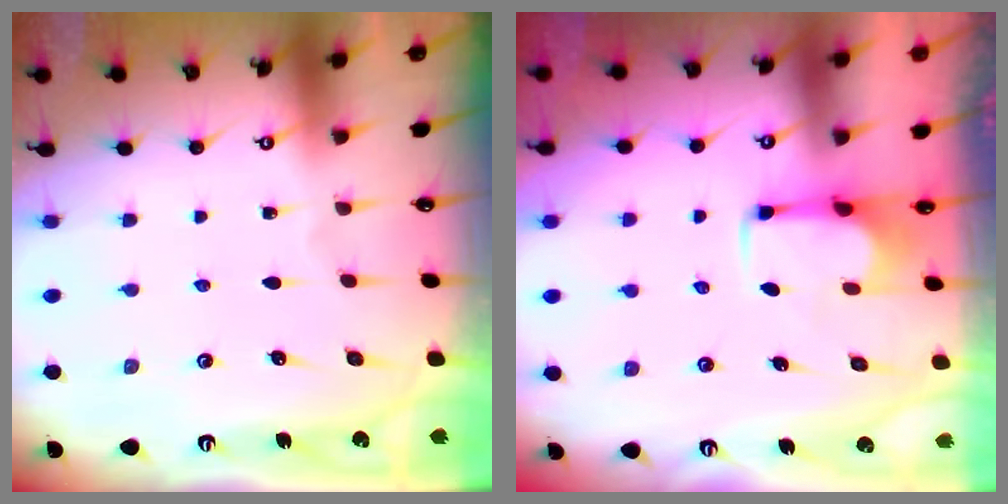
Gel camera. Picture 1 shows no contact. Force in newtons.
{"total": 2.7, "press": 2.6, "slide": 1.0}